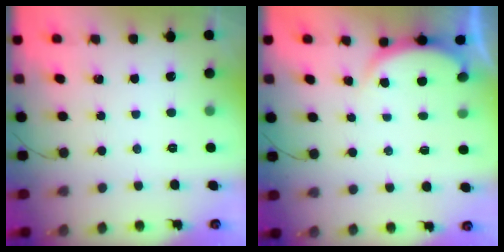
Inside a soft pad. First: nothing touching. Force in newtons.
{"total": 2.8, "press": 2.7, "slide": 0.6}